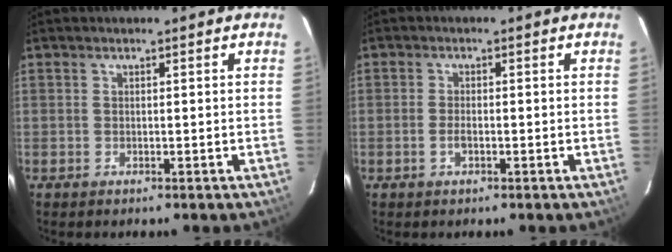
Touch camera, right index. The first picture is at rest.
{"total": 1.8, "force": [-0.7, 0.8, 1.5], "torque": [-0.032, 0.001, -0.014]}